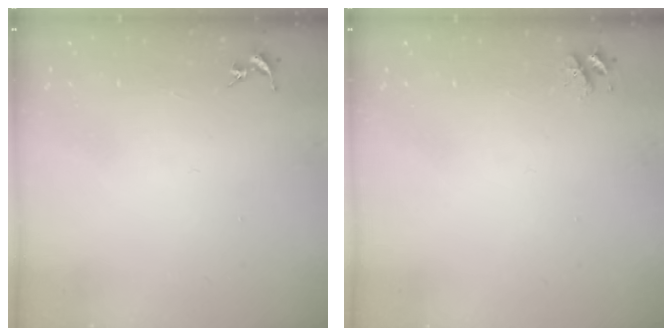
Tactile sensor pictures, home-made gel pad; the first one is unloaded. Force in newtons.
{"total": 4.7, "press": 4.7, "slide": 0.7}